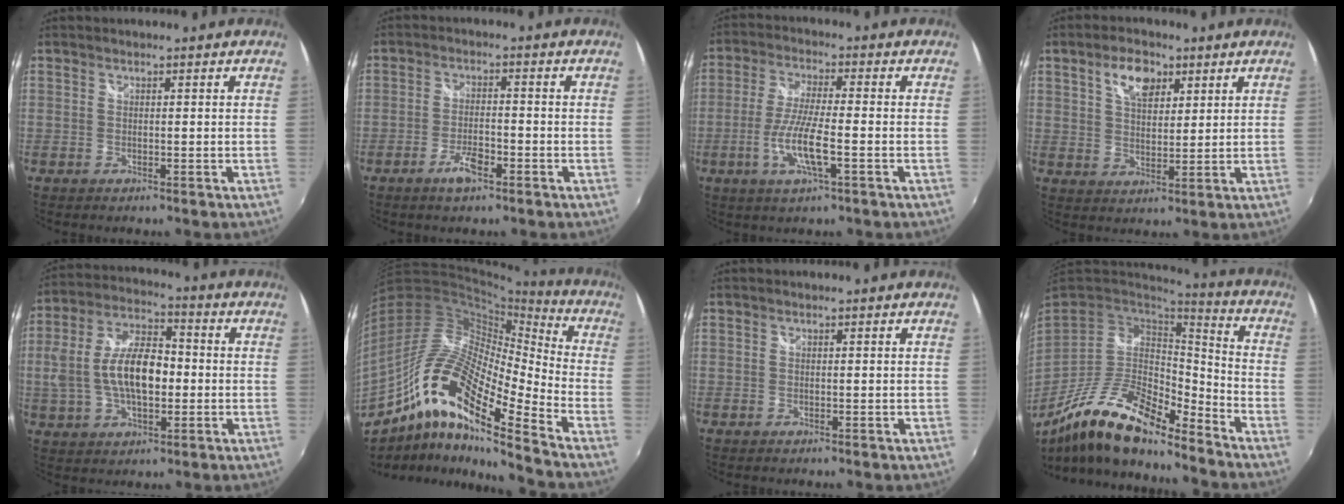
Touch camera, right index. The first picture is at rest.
{"total": 4.7, "force": [-2.9, 1.4, 3.4], "torque": [-0.076, -0.001, -0.053]}
{"total": 8.8, "force": [-3.0, 1.1, 8.2], "torque": [-0.167, -0.007, -0.058]}
{"total": 6.9, "force": [3.6, 3.8, 4.6], "torque": [-0.074, 0.014, 0.063]}
{"total": 14.2, "force": [-1.2, 7.0, 12.3], "torque": [-0.240, 0.010, -0.020]}
{"total": 19.4, "force": [-10.6, 4.3, 15.7], "torque": [-0.269, -0.015, -0.219]}
{"total": 0.0}
{"total": 19.2, "force": [-13.4, 5.7, 12.5], "torque": [-0.235, -0.026, -0.246]}